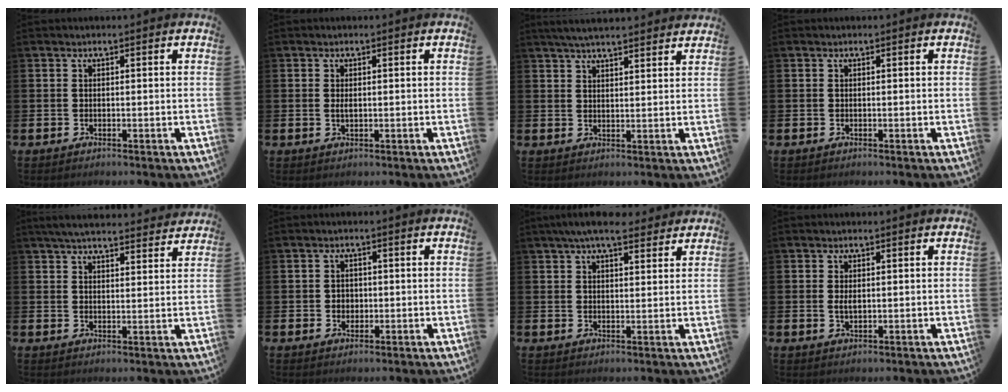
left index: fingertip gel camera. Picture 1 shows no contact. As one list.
[{"total": 0.9, "force": [0.1, 0.4, 0.8], "torque": [-0.011, 0.001, 0.000]}, {"total": 4.4, "force": [4.2, 0.3, 1.2], "torque": [-0.030, -0.011, 0.076]}, {"total": 0.0}, {"total": 5.0, "force": [4.8, 0.6, 1.3], "torque": [-0.034, -0.021, 0.087]}, {"total": 1.7, "force": [0.1, 1.6, 0.6], "torque": [0.007, 0.001, -0.005]}, {"total": 5.7, "force": [5.0, 1.4, 2.5], "torque": [-0.052, -0.015, 0.089]}, {"total": 1.3, "force": [0.2, 0.7, 1.1], "torque": [-0.010, 0.000, 0.000]}]